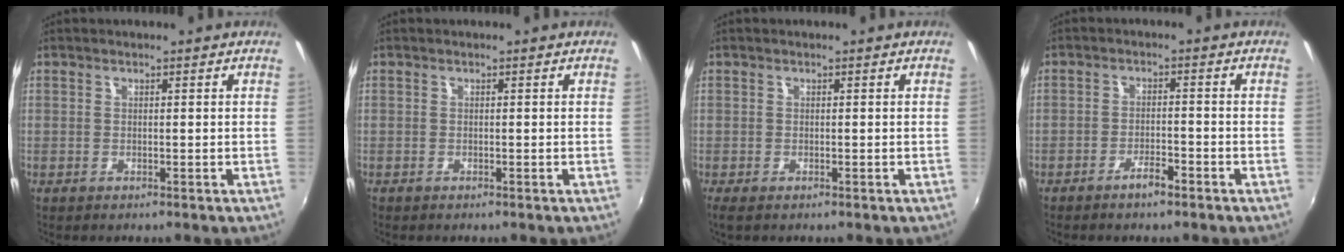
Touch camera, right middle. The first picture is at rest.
{"total": 0.0}
{"total": 1.2, "force": [-0.7, 0.4, 0.8], "torque": [-0.019, -0.005, -0.009]}
{"total": 3.0, "force": [-2.3, 0.6, 1.8], "torque": [-0.044, 0.001, -0.040]}